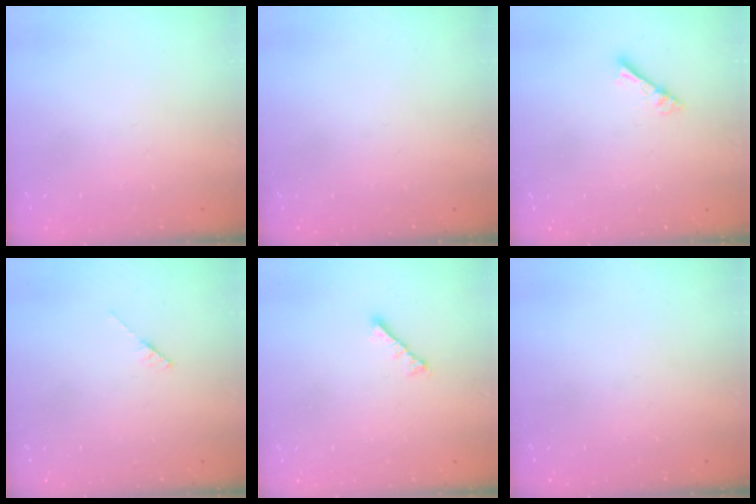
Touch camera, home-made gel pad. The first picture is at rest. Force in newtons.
{"total": 0.0}
{"total": 2.8, "press": 2.8, "slide": 0.2}
{"total": 2.2, "press": 2.2, "slide": 0.2}
{"total": 2.9, "press": 2.8, "slide": 0.5}
{"total": 0.0}